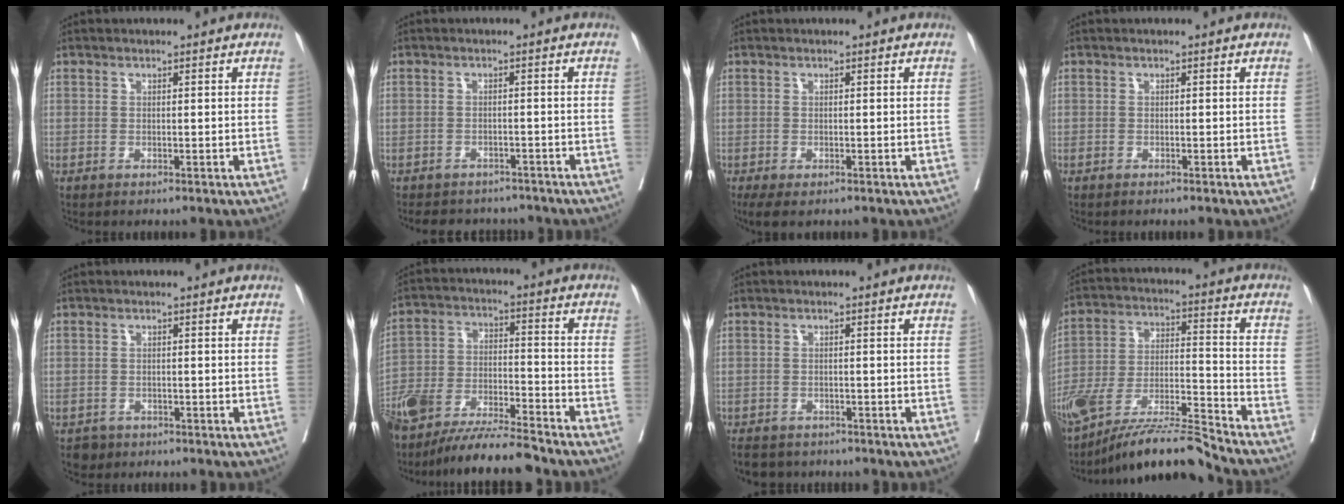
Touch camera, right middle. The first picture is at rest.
{"total": 7.2, "force": [-6.5, 2.8, 1.2], "torque": [-0.011, 0.004, -0.079]}
{"total": 3.5, "force": [-2.2, 1.6, 2.1], "torque": [-0.038, -0.012, -0.035]}
{"total": 0.9, "force": [-0.7, 0.1, 0.5], "torque": [-0.008, -0.002, -0.010]}
{"total": 2.0, "force": [-1.4, 1.5, 0.1], "torque": [-0.003, 0.004, -0.023]}
{"total": 17.7, "force": [-15.4, 2.4, 8.4], "torque": [-0.178, -0.018, -0.277]}
{"total": 6.2, "force": [-5.5, 2.5, 1.3], "torque": [-0.020, -0.004, -0.079]}
{"total": 14.9, "force": [-13.2, -0.3, 6.8], "torque": [-0.124, 0.010, -0.238]}